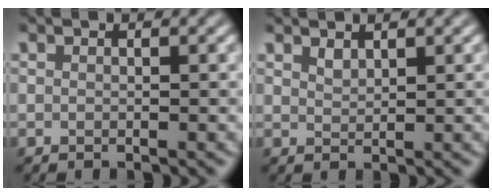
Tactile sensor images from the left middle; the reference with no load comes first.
{"total": 1.0, "force": [0.9, 0.3, 0.3], "torque": [-0.010, 0.000, 0.021]}